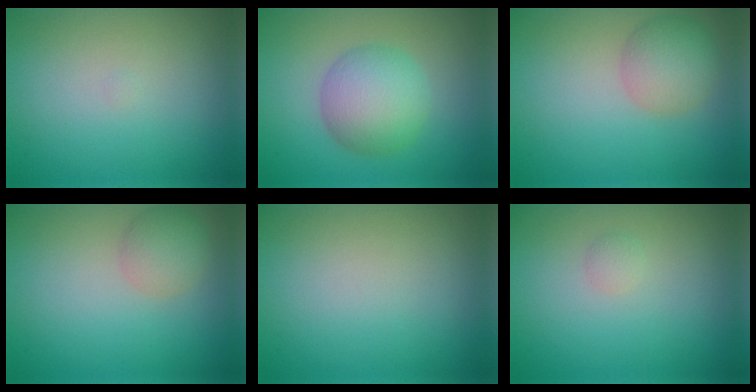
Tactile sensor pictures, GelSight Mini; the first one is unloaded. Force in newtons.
{"total": 5.5, "press": 5.5, "slide": 0.1}
{"total": 3.4, "press": 3.4, "slide": 0.2}
{"total": 2.5, "press": 2.5, "slide": 0.1}
{"total": 0.0}
{"total": 0.6, "press": 0.6, "slide": 0.1}